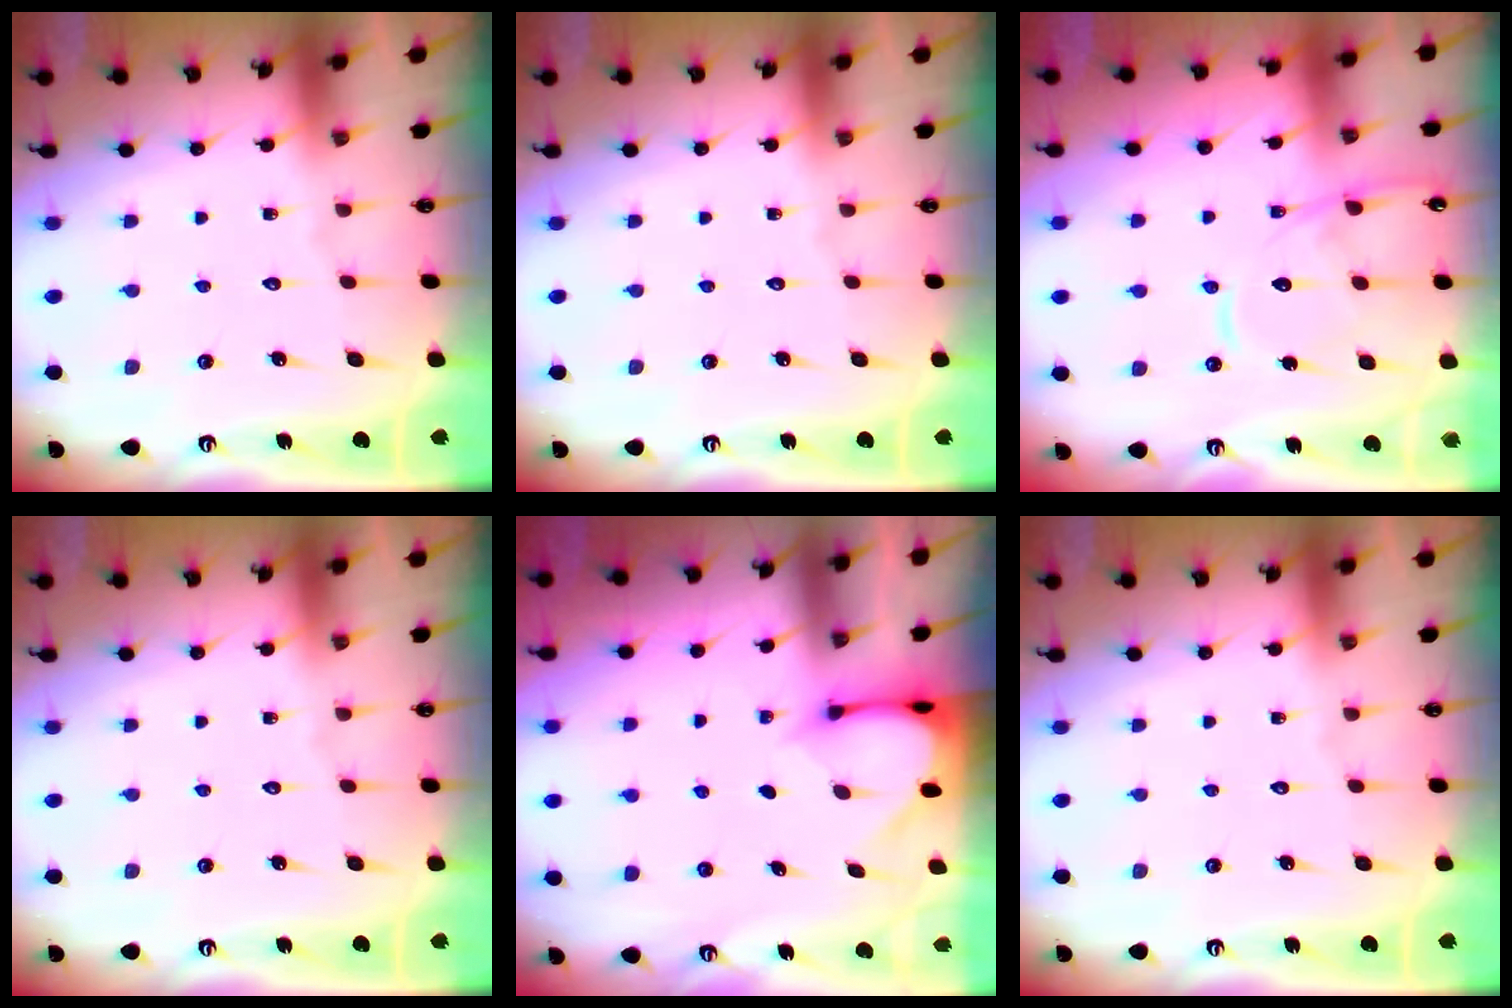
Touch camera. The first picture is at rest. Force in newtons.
{"total": 0.0}
{"total": 14.1, "press": 14.0, "slide": 1.4}
{"total": 0.0}
{"total": 2.9, "press": 2.9, "slide": 0.3}
{"total": 0.0}